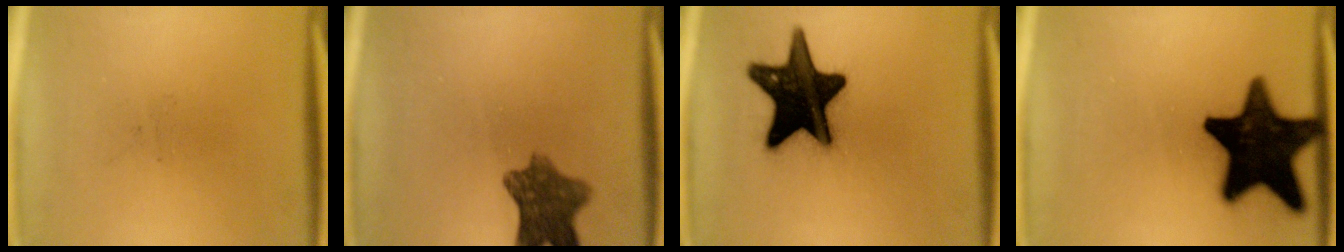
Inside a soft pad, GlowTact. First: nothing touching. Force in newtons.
{"total": 8.1}
{"total": 19.1}
{"total": 20.1}